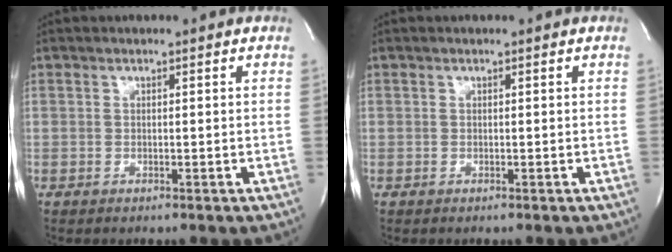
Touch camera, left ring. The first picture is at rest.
{"total": 0.0}